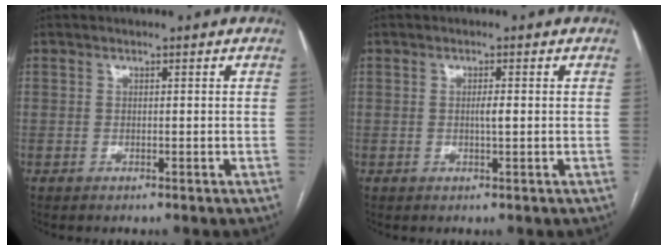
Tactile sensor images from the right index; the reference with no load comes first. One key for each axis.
{"total": 1.5, "fx": -0.1, "fy": 0.0, "fz": 1.5, "tx": -0.029, "ty": 0.000, "tz": 0.000}